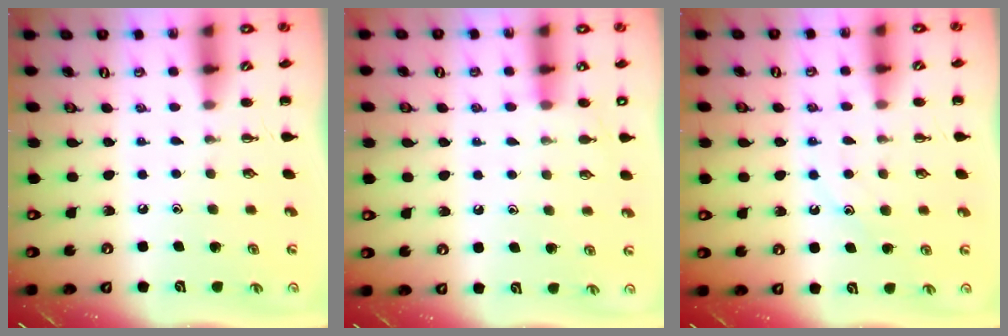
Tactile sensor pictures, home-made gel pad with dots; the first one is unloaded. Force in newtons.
{"total": 7.7, "press": 7.5, "slide": 2.0}
{"total": 11.7, "press": 11.6, "slide": 1.0}